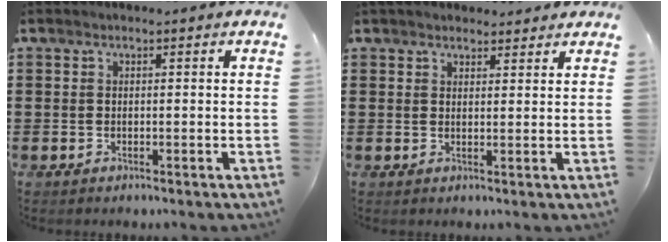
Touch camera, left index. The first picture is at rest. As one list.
[{"total": 2.5, "force": [2.3, 0.8, 0.3], "torque": [-0.012, 0.000, 0.045]}]